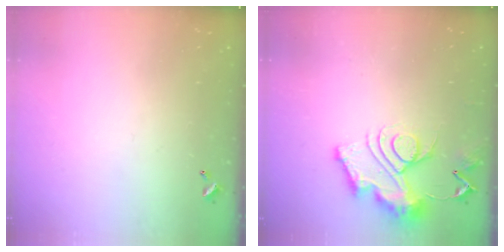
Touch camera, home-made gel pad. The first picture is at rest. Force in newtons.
{"total": 15.3, "press": 15.3, "slide": 1.2}